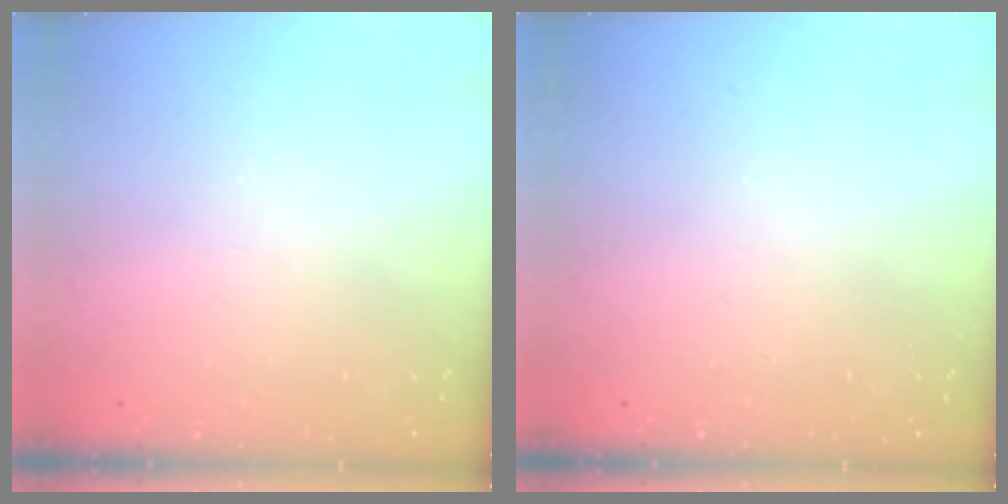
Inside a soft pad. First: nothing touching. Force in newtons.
{"total": 0.0}